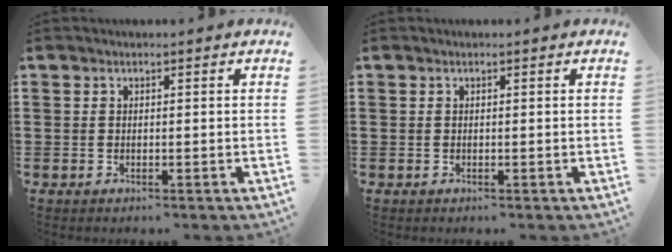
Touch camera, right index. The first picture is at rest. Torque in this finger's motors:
{"motor_torque": [-0.05, 0.05, 0.00, 0.00]}